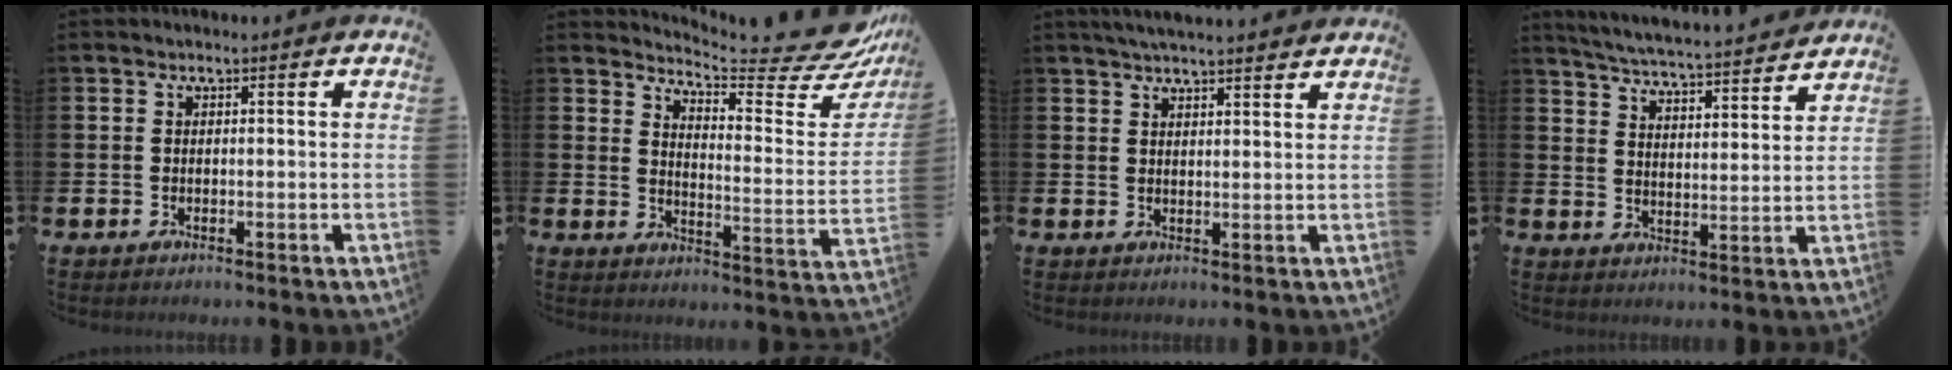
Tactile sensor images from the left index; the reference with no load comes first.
{"total": 7.2, "force": [6.8, 0.6, 2.4], "torque": [-0.056, -0.063, 0.113]}
{"total": 3.5, "force": [3.4, 0.0, 0.8], "torque": [-0.023, -0.010, 0.061]}
{"total": 5.2, "force": [5.1, -0.2, 0.9], "torque": [-0.042, -0.043, 0.086]}